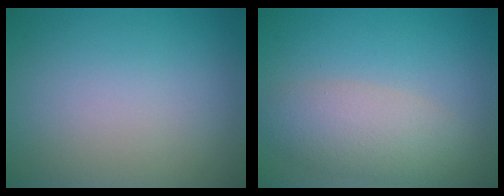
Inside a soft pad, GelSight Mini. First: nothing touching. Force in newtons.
{"total": 4.5, "press": 4.5, "slide": 0.2}